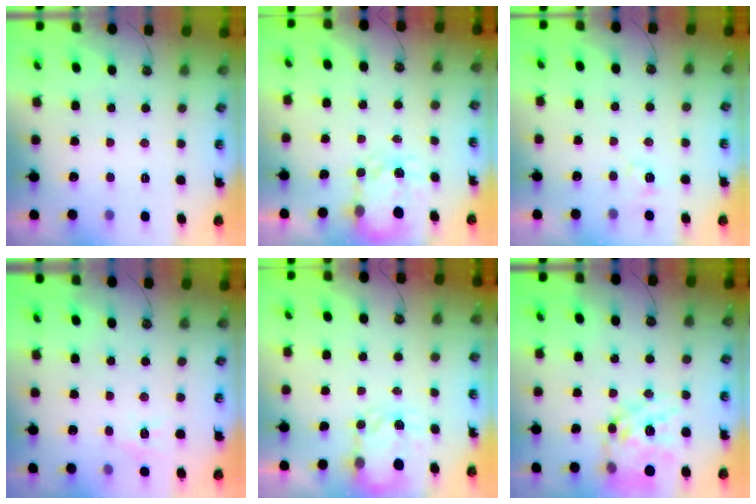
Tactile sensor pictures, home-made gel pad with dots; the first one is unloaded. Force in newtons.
{"total": 3.9, "press": 3.8, "slide": 0.6}
{"total": 2.7, "press": 2.6, "slide": 0.3}
{"total": 6.2, "press": 6.2, "slide": 0.6}
{"total": 3.7, "press": 3.7, "slide": 0.5}
{"total": 18.0, "press": 17.9, "slide": 1.6}